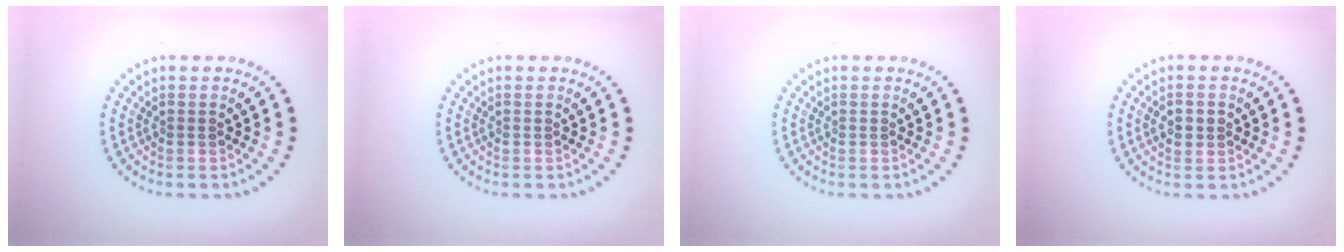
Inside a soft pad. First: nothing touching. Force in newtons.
{"total": 0.0}
{"total": 0.0}
{"total": 2.2, "press": 2.2, "slide": 0.1}